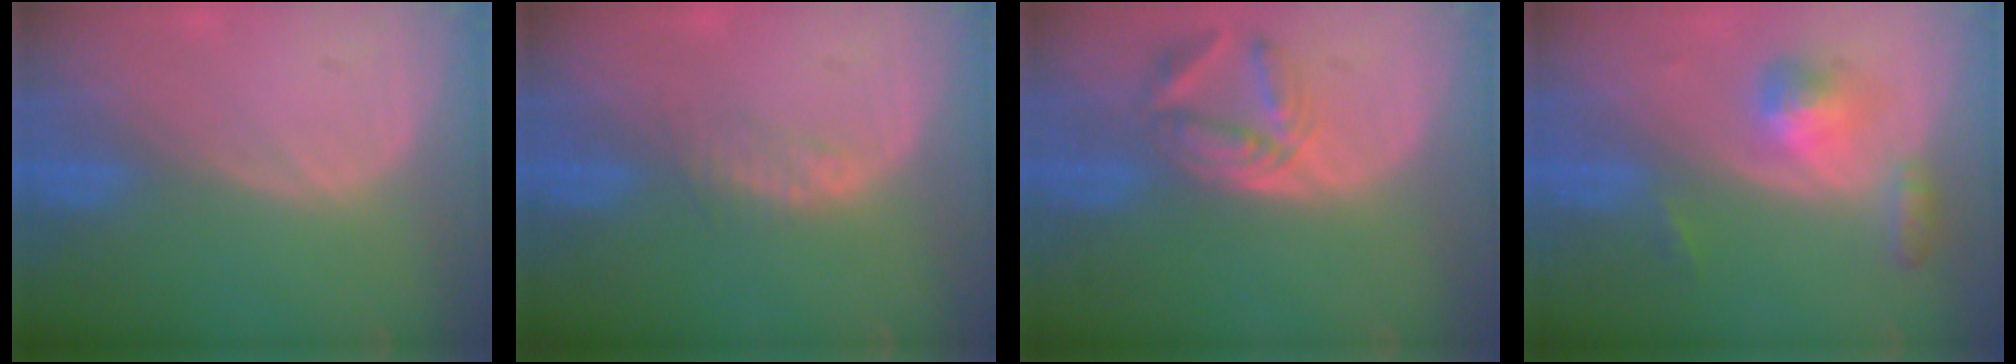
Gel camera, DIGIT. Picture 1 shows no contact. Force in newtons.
{"total": 1.8, "press": 1.8, "slide": 0.1}
{"total": 5.6, "press": 5.6, "slide": 0.8}
{"total": 5.4, "press": 5.0, "slide": 2.2}